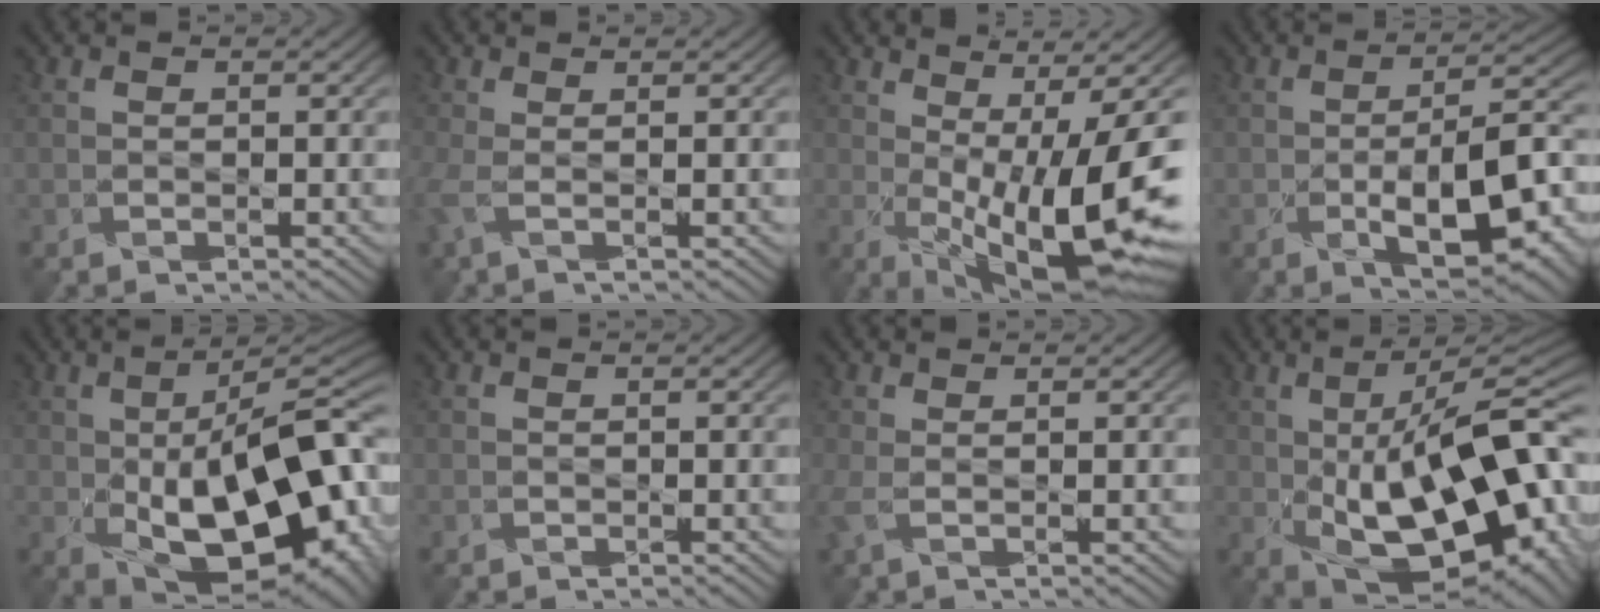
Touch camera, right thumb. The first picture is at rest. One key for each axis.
{"total": 2.1, "fx": -0.3, "fy": 0.1, "fz": 2.1, "tx": -0.058, "ty": 0.001, "tz": -0.010}
{"total": 12.7, "fx": -1.1, "fy": 4.1, "fz": 11.9, "tx": -0.205, "ty": -0.021, "tz": 0.000}
{"total": 12.0, "fx": -4.4, "fy": 4.2, "fz": 10.3, "tx": -0.153, "ty": -0.004, "tz": -0.065}
{"total": 19.8, "fx": -3.8, "fy": 9.9, "fz": 16.7, "tx": -0.219, "ty": -0.013, "tz": -0.045}
{"total": 0.0}
{"total": 1.5, "fx": 0.2, "fy": 0.0, "fz": 1.5, "tx": -0.042, "ty": 0.004, "tz": 0.000}
{"total": 20.0, "fx": -2.1, "fy": 9.2, "fz": 17.6, "tx": -0.264, "ty": -0.004, "tz": -0.032}